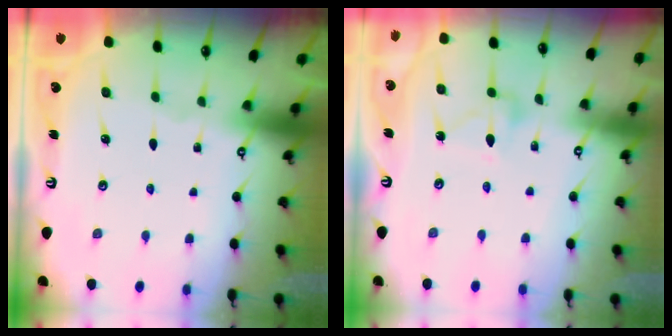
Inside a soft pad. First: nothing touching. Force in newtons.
{"total": 6.7, "press": 6.7, "slide": 0.2}